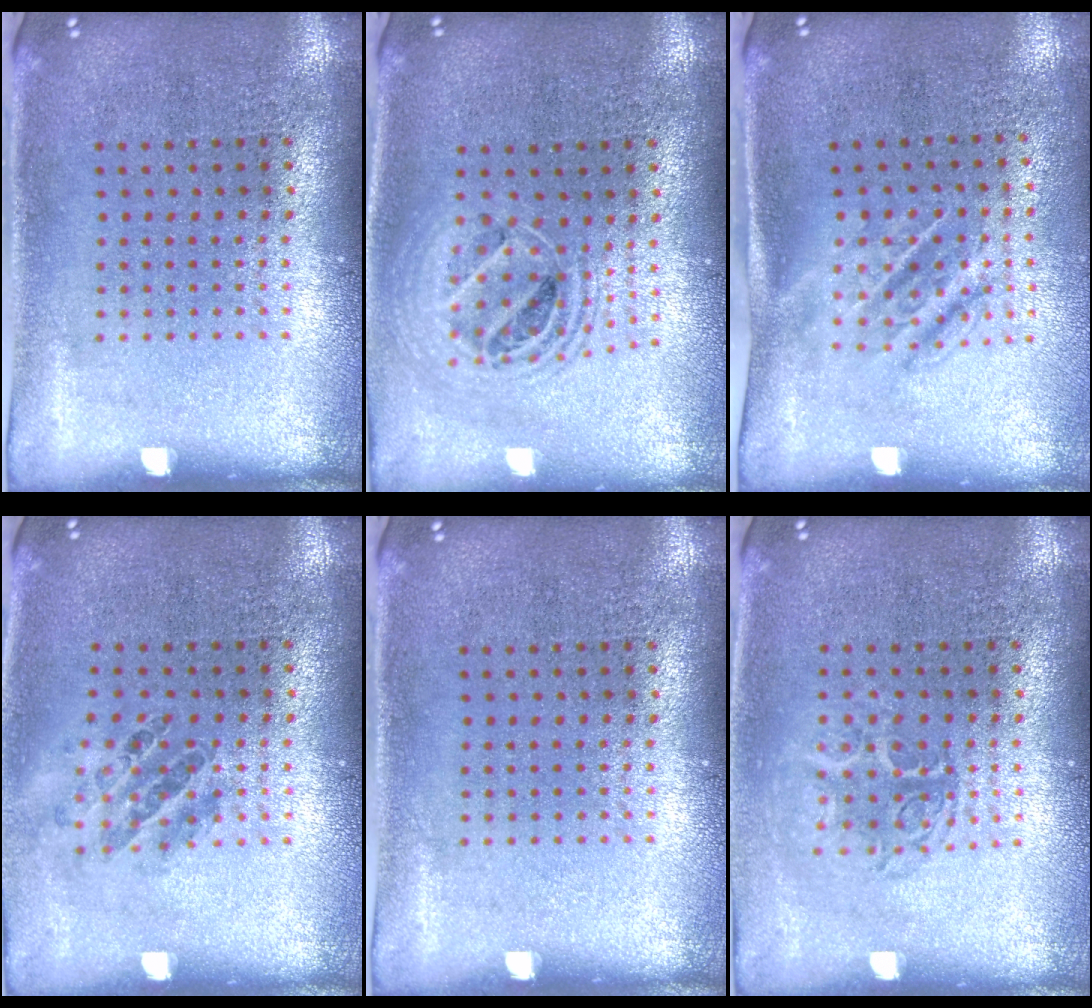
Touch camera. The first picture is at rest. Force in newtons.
{"total": 1.8, "press": 1.5, "slide": 1.0}
{"total": 1.7, "press": 1.3, "slide": 1.1}
{"total": 0.9, "press": 0.9, "slide": 0.3}
{"total": 0.0}
{"total": 1.3, "press": 1.1, "slide": 0.7}